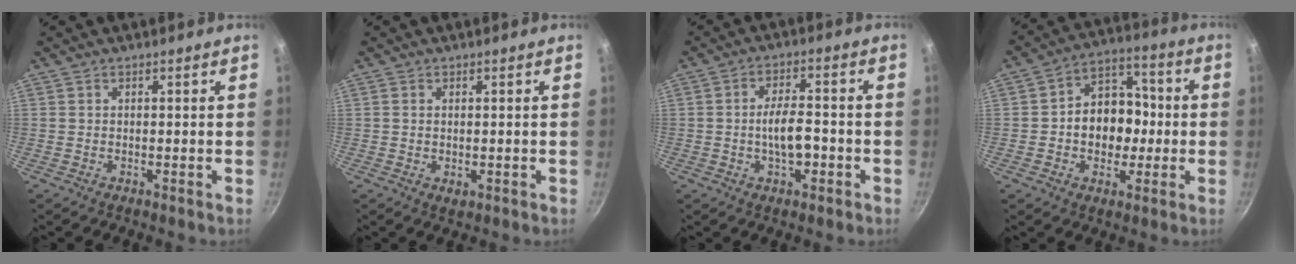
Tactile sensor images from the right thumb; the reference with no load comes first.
{"total": 1.5, "force": [-0.1, 0.9, 1.2], "torque": [-0.018, -0.004, -0.002]}
{"total": 7.0, "force": [-1.9, 3.2, 5.9], "torque": [-0.084, 0.023, -0.031]}
{"total": 12.6, "force": [-0.8, 9.9, 7.8], "torque": [-0.068, 0.029, -0.026]}